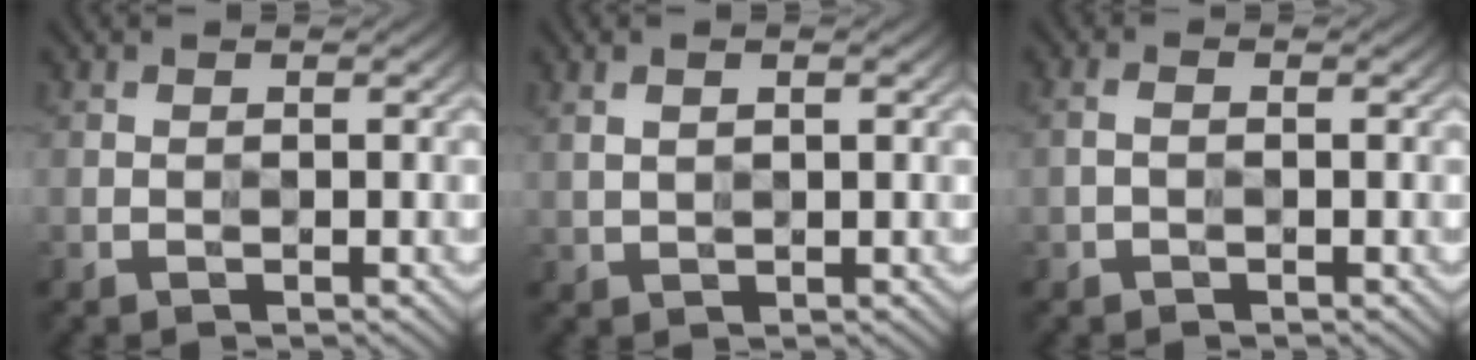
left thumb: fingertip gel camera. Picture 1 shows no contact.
{"total": 2.5, "force": [1.1, 0.8, 2.0], "torque": [-0.035, -0.005, 0.023]}
{"total": 1.1, "force": [-0.3, 0.4, 0.9], "torque": [-0.022, 0.002, -0.010]}